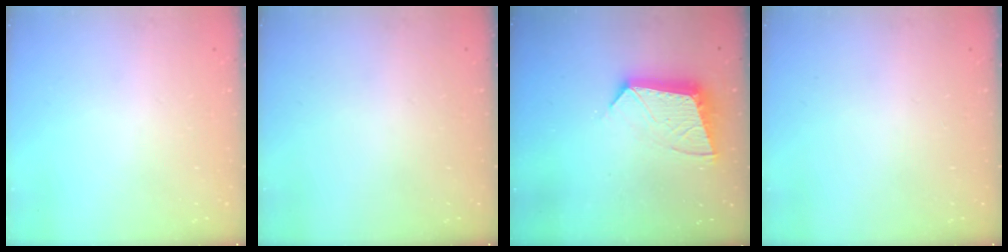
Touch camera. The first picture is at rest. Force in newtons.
{"total": 0.0}
{"total": 12.1, "press": 12.1, "slide": 1.0}
{"total": 0.0}